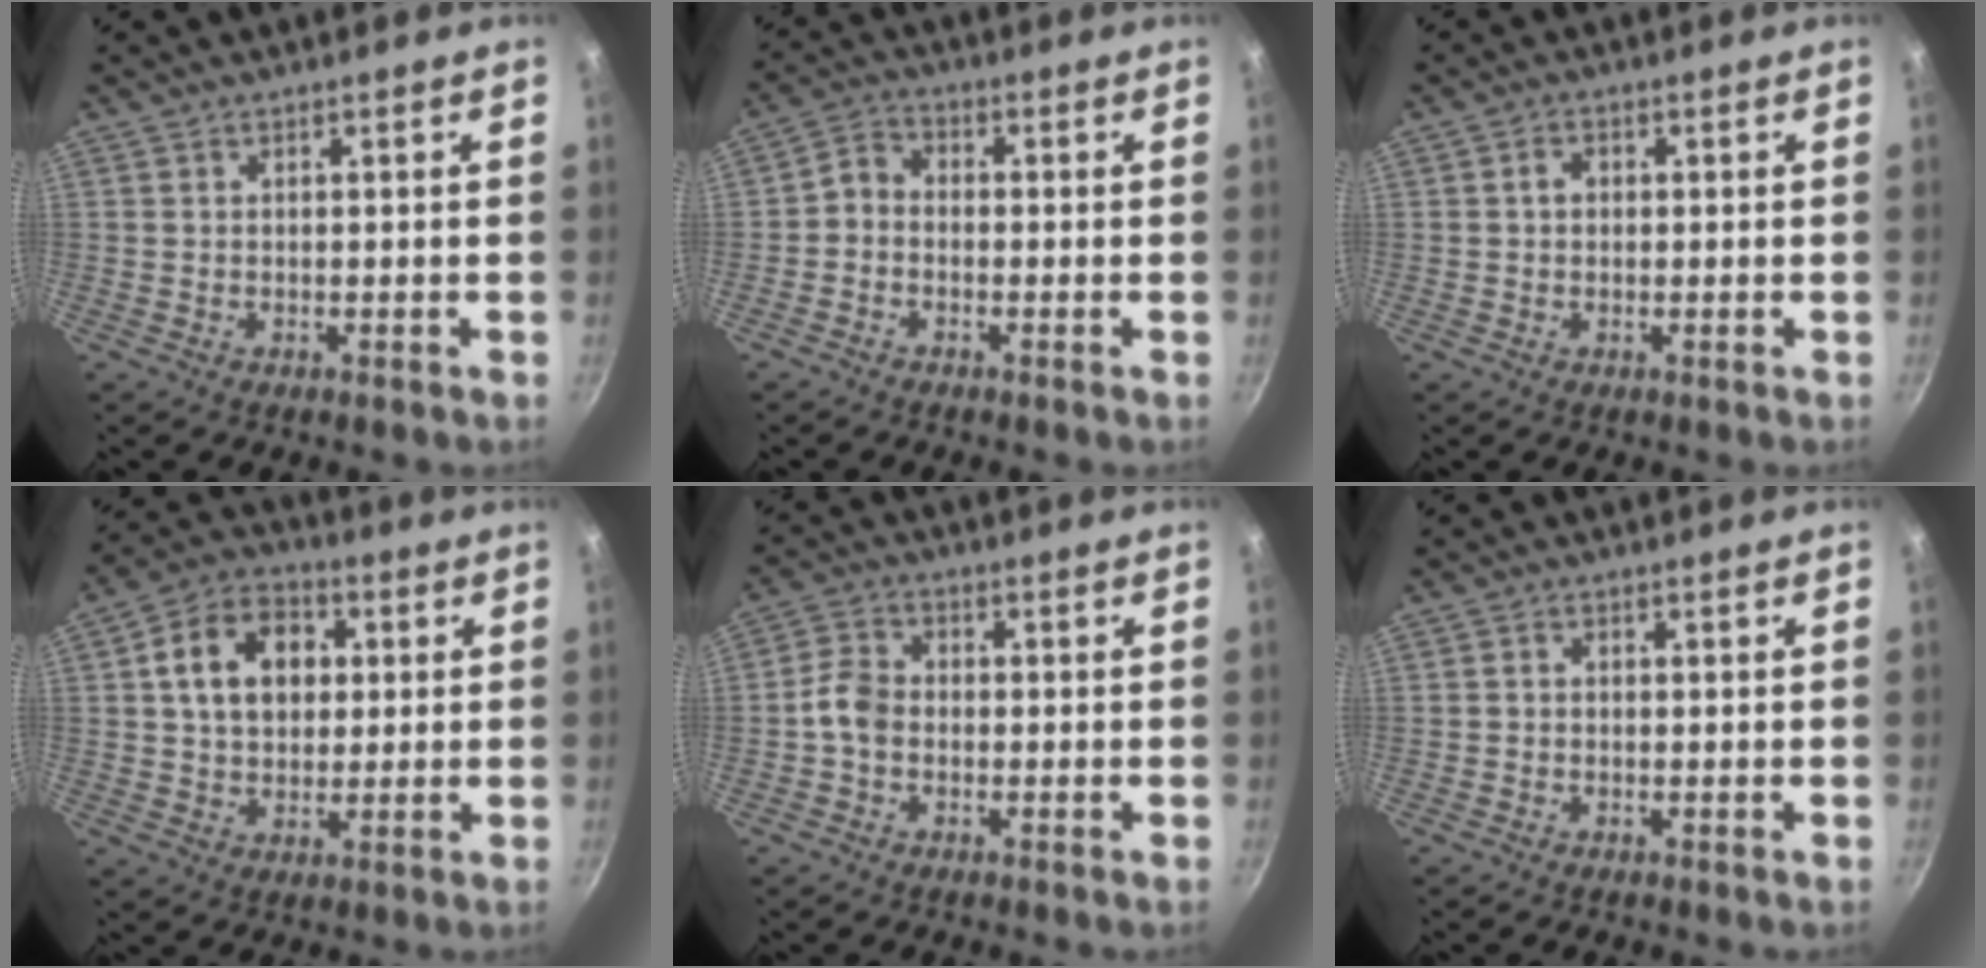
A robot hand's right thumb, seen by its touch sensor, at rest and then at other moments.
{"total": 3.5, "force": [-1.3, 2.7, 1.9], "torque": [-0.035, 0.027, -0.039]}
{"total": 2.2, "force": [0.2, 1.8, 1.3], "torque": [-0.014, 0.007, 0.001]}
{"total": 12.5, "force": [2.6, 9.3, 8.0], "torque": [-0.109, 0.017, 0.031]}
{"total": 4.8, "force": [-1.2, 3.7, 2.9], "torque": [-0.048, 0.022, -0.036]}
{"total": 0.9, "force": [-0.4, 0.7, 0.5], "torque": [-0.009, 0.004, -0.008]}